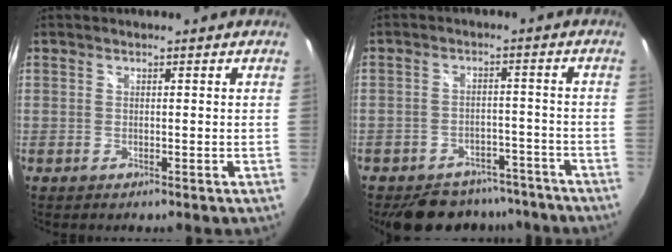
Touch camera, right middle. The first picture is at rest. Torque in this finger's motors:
{"motor_torque": [1.05, -1.10, 0.03, 0.02]}